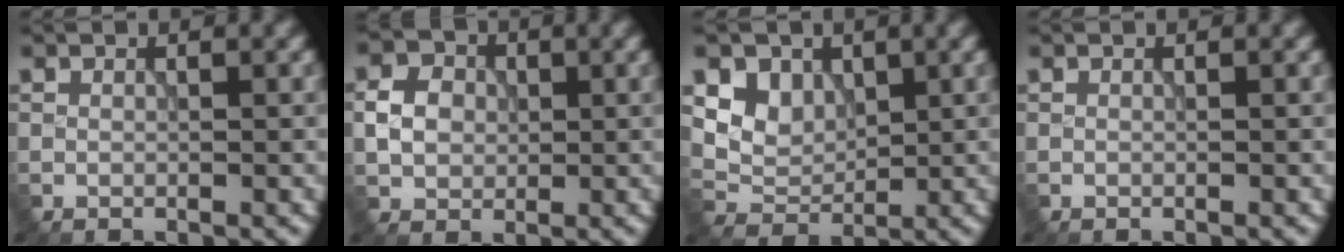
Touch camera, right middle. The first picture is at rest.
{"total": 3.1, "force": [0.1, 2.7, 1.5], "torque": [-0.023, 0.002, 0.000]}
{"total": 4.0, "force": [1.8, 3.1, 1.7], "torque": [-0.036, -0.011, 0.040]}
{"total": 0.0}